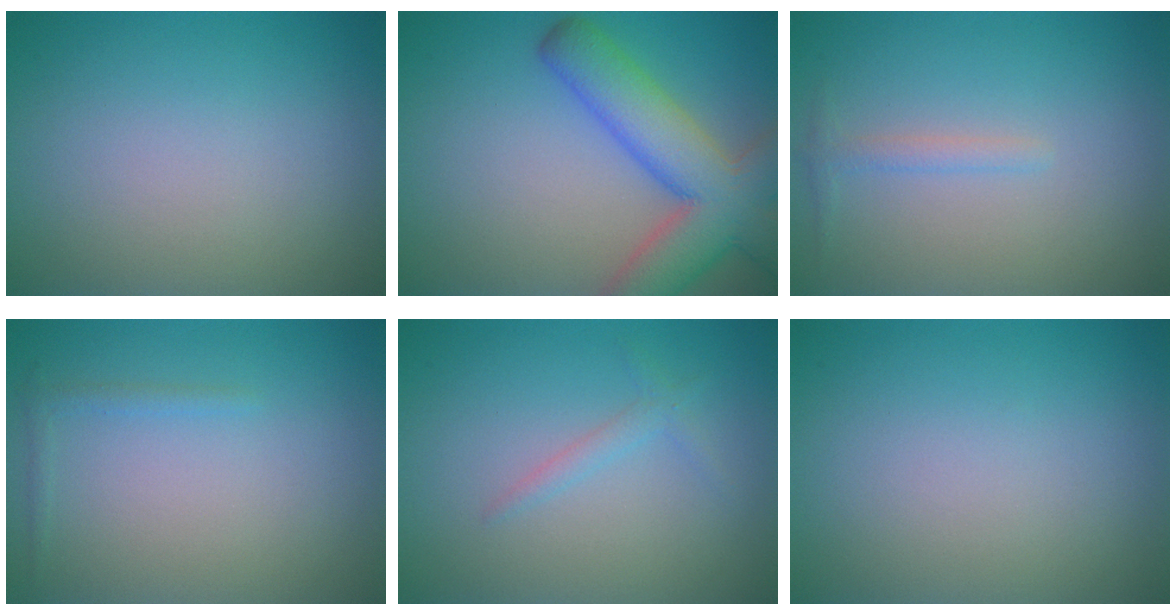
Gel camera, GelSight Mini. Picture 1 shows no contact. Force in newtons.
{"total": 8.7, "press": 8.6, "slide": 0.5}
{"total": 1.1, "press": 1.1, "slide": 0.0}
{"total": 0.8, "press": 0.8, "slide": 0.1}
{"total": 1.1, "press": 1.1, "slide": 0.1}
{"total": 0.0}